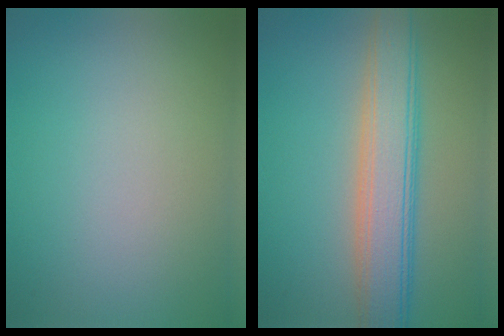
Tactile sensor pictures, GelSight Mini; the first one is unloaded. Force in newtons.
{"total": 6.3, "press": 6.3, "slide": 0.2}